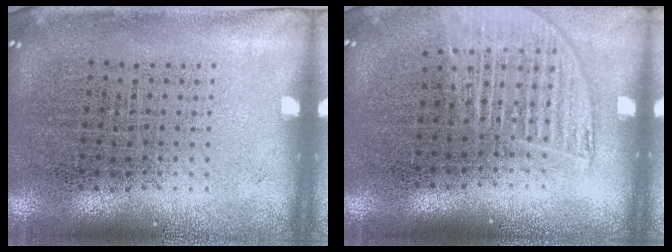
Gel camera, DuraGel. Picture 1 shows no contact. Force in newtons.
{"total": 1.5, "press": 1.3, "slide": 0.7}